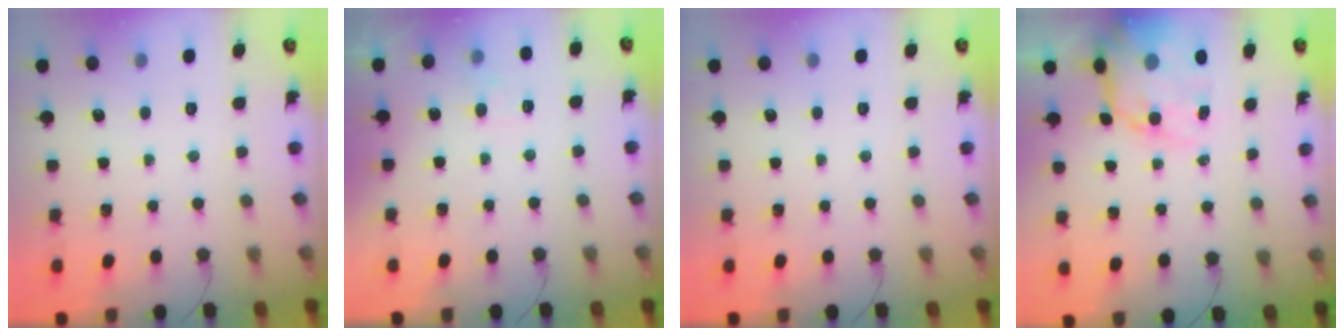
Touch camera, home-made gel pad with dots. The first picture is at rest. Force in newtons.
{"total": 3.2, "press": 2.8, "slide": 1.6}
{"total": 0.0}
{"total": 13.7, "press": 13.3, "slide": 3.5}